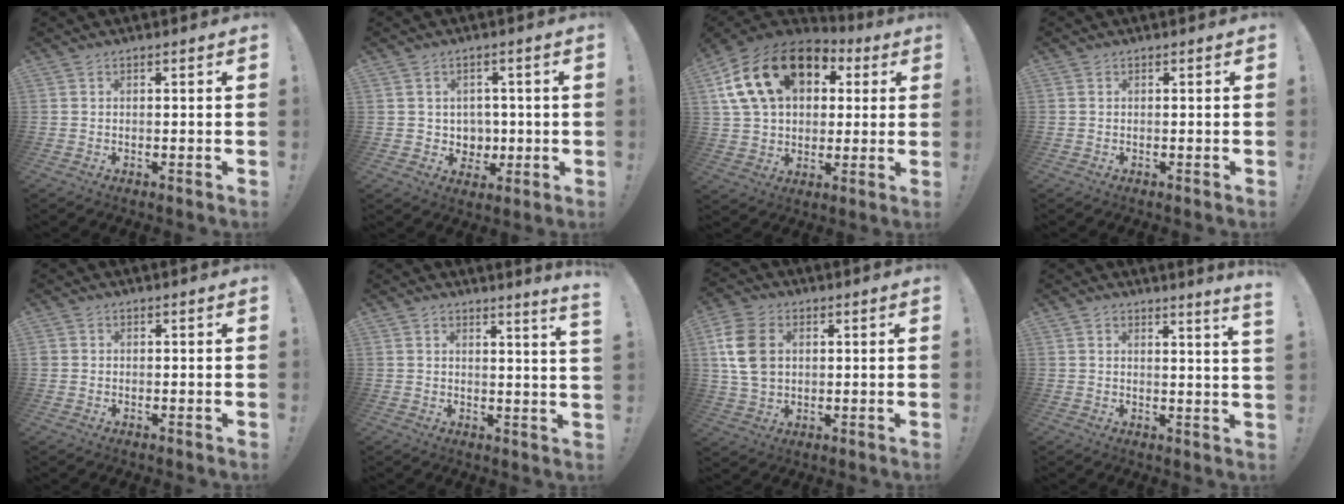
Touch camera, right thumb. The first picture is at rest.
{"total": 5.7, "force": [1.5, 5.4, 0.6], "torque": [-0.014, -0.013, 0.037]}
{"total": 21.8, "force": [8.2, 15.1, 13.4], "torque": [-0.228, -0.012, 0.157]}
{"total": 0.0}
{"total": 0.9, "force": [0.2, 0.9, 0.1], "torque": [-0.009, 0.004, 0.007]}
{"total": 3.4, "force": [2.3, -1.0, 2.4], "torque": [-0.027, -0.022, 0.034]}
{"total": 12.1, "force": [2.0, 9.0, 7.9], "torque": [-0.158, 0.007, 0.039]}
{"total": 3.1, "force": [2.2, -0.9, 1.9], "torque": [-0.019, -0.022, 0.033]}